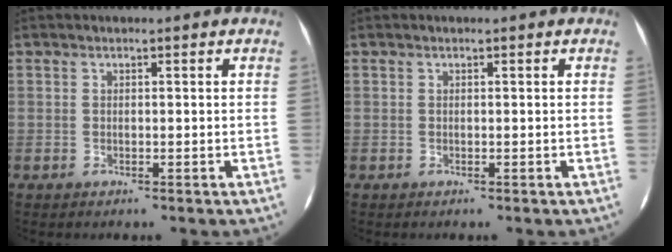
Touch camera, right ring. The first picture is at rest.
{"total": 0.0}